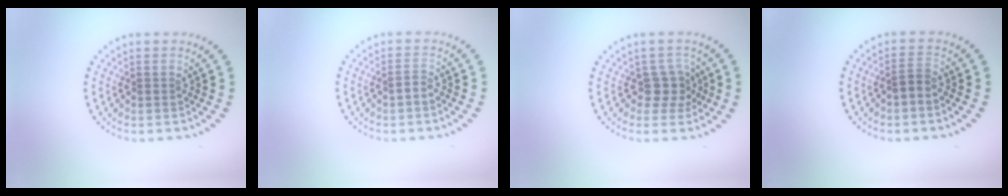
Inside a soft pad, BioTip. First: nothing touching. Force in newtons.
{"total": 0.9, "press": 0.8, "slide": 0.4}
{"total": 2.3, "press": 1.9, "slide": 1.3}
{"total": 1.3, "press": 1.0, "slide": 0.8}